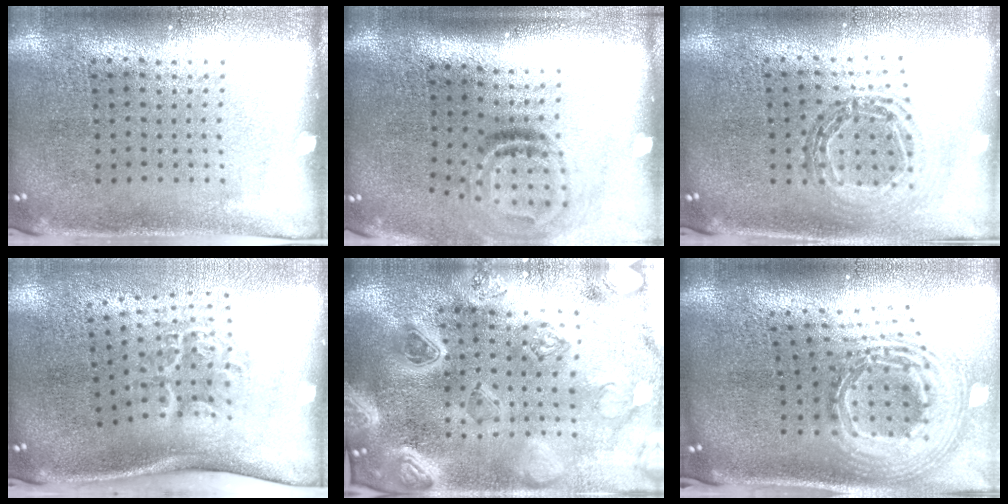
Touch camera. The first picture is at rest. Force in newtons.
{"total": 1.9, "press": 1.1, "slide": 1.5}
{"total": 0.8, "press": 0.8, "slide": 0.0}
{"total": 2.1, "press": 1.3, "slide": 1.6}
{"total": 5.1, "press": 4.3, "slide": 2.8}
{"total": 2.9, "press": 2.0, "slide": 2.1}